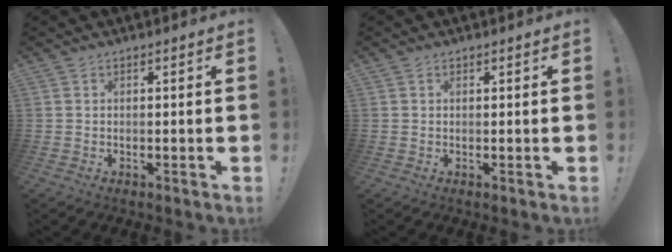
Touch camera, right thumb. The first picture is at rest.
{"total": 0.0}